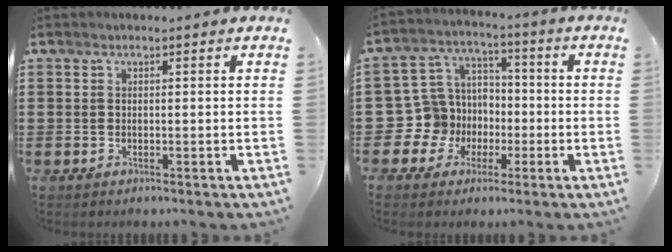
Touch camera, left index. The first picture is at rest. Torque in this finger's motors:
{"motor_torque": [0.09, 0.40, 0.09, -0.02]}